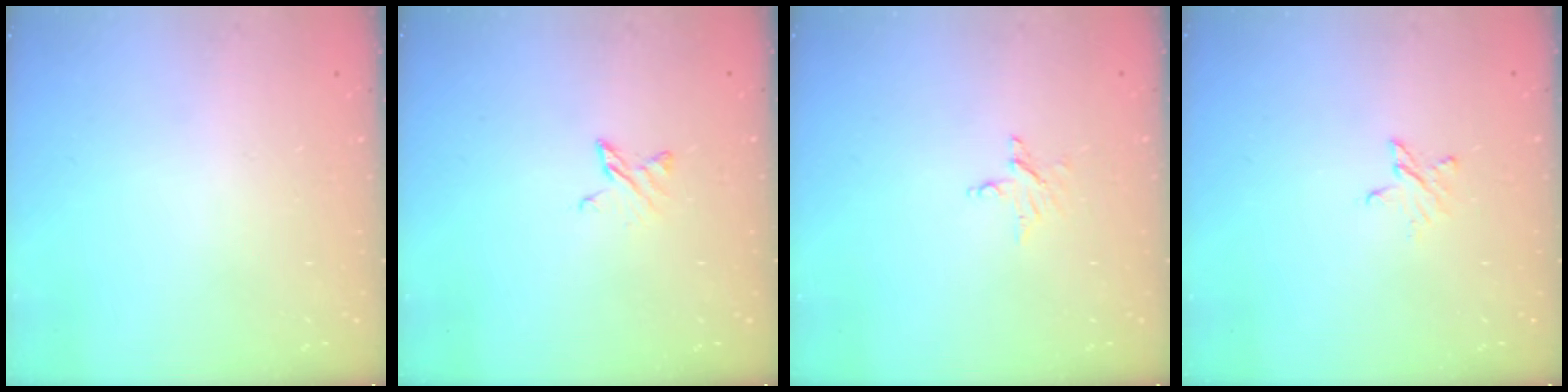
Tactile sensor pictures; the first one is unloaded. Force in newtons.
{"total": 4.1, "press": 4.1, "slide": 0.4}
{"total": 3.2, "press": 3.2, "slide": 0.3}
{"total": 3.5, "press": 3.5, "slide": 0.3}